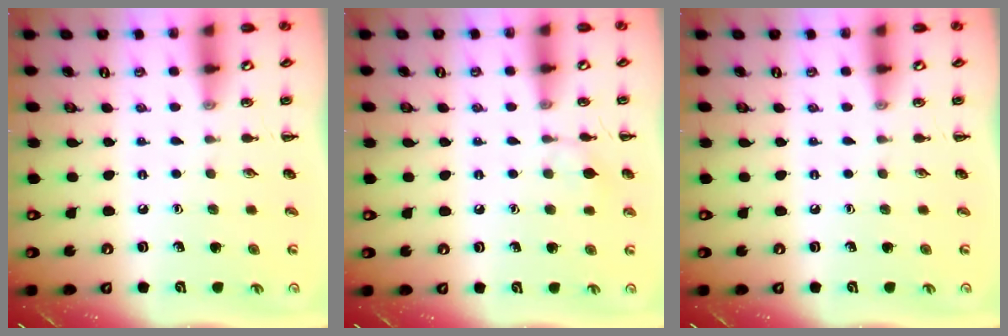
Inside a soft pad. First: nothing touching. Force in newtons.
{"total": 5.9, "press": 5.7, "slide": 1.5}
{"total": 0.0}